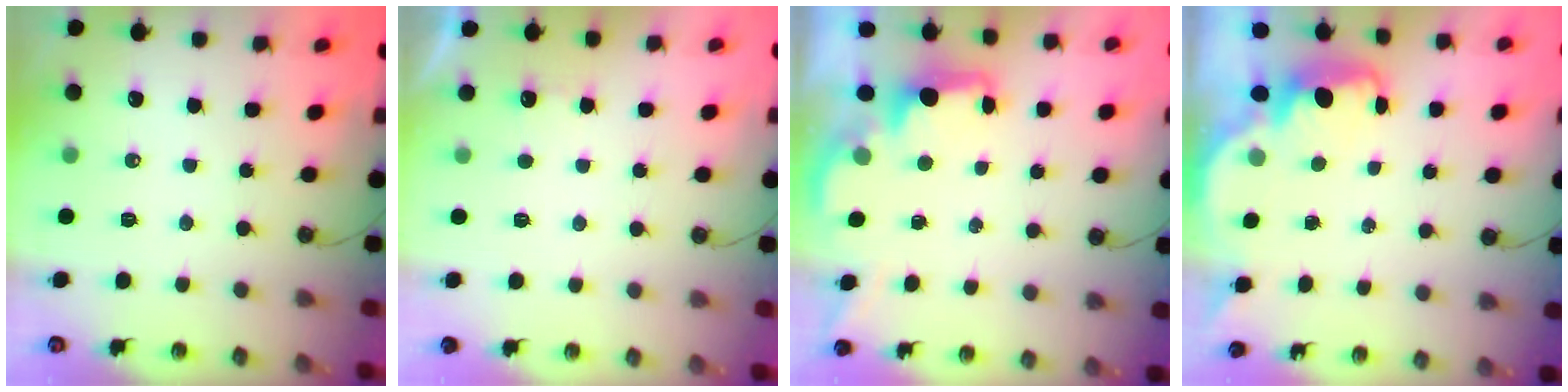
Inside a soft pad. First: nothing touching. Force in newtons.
{"total": 0.9, "press": 0.6, "slide": 0.7}
{"total": 1.9, "press": 1.8, "slide": 0.8}
{"total": 2.2, "press": 2.1, "slide": 0.6}